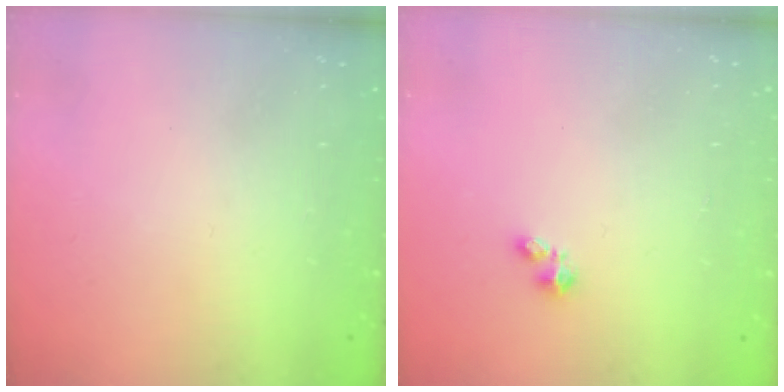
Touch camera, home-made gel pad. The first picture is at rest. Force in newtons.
{"total": 1.1, "press": 1.1, "slide": 0.3}